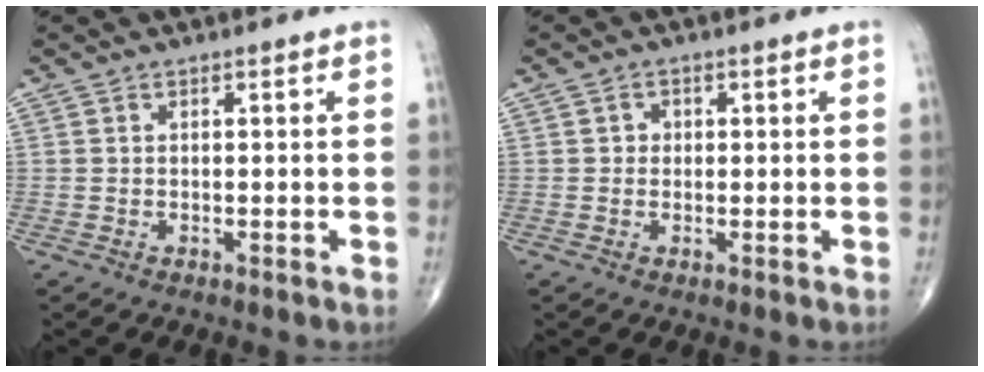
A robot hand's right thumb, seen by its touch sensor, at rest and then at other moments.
{"total": 1.6, "force": [0.2, 1.5, 0.6], "torque": [0.000, 0.003, 0.000]}